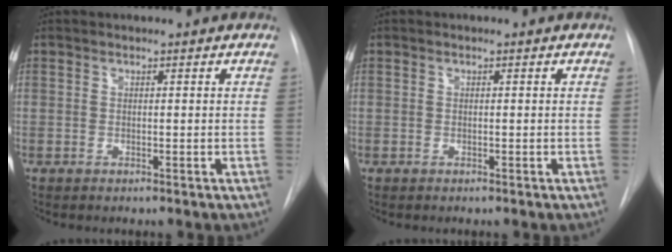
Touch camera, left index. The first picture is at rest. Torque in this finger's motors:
{"motor_torque": [0.00, 0.00, 0.00, 0.00]}